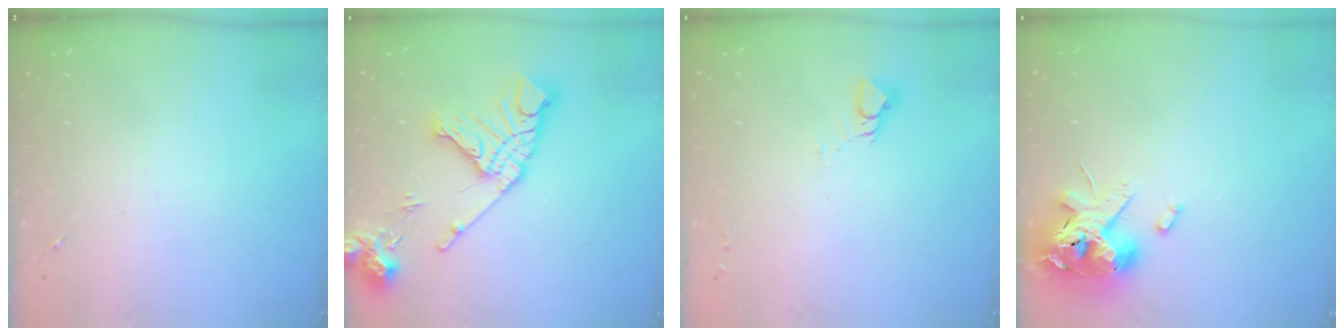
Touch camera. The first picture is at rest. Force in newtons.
{"total": 19.0, "press": 18.8, "slide": 2.3}
{"total": 4.5, "press": 4.5, "slide": 0.4}
{"total": 14.4, "press": 14.3, "slide": 2.2}